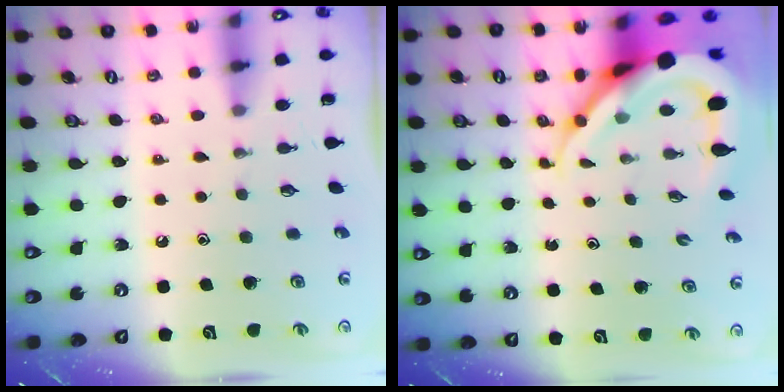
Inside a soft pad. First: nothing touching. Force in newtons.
{"total": 11.8, "press": 11.7, "slide": 1.2}